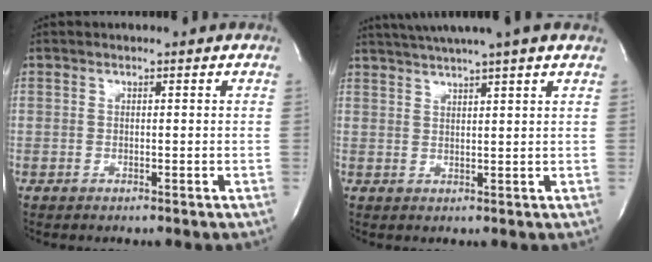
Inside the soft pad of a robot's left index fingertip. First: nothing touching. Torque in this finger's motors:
{"motor_torque": [0.62, -0.66, 0.39, 0.14]}